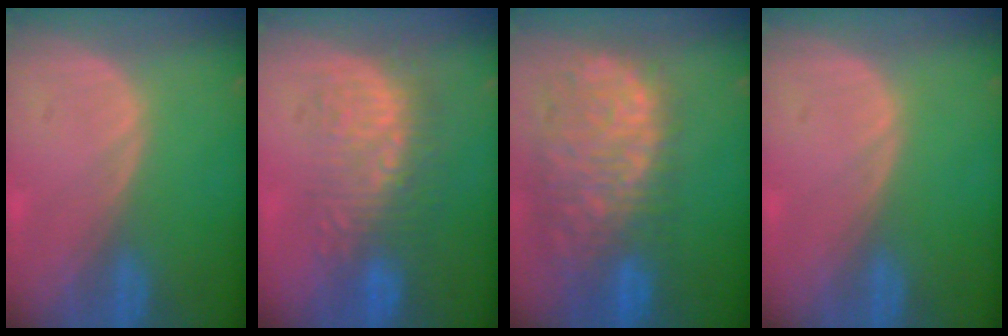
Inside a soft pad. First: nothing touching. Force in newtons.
{"total": 9.0, "press": 8.6, "slide": 2.5}
{"total": 13.3, "press": 11.0, "slide": 7.4}
{"total": 0.0}